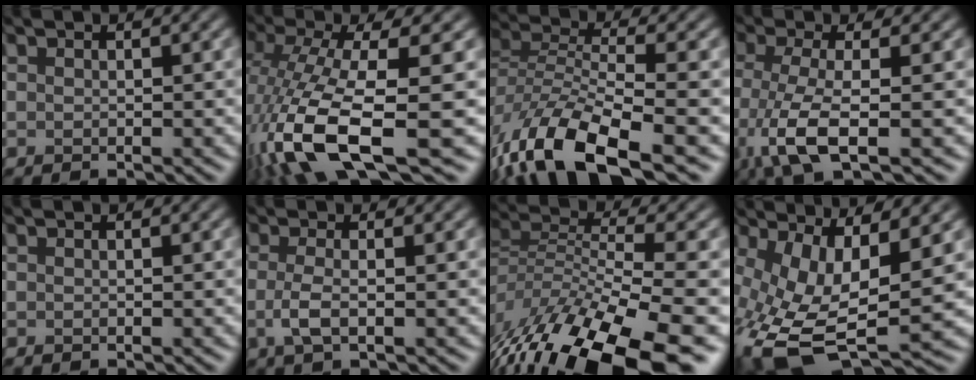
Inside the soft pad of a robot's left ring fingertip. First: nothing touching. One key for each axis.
{"total": 11.7, "fx": -5.5, "fy": 3.1, "fz": 9.8, "tx": -0.214, "ty": -0.015, "tz": -0.085}
{"total": 9.9, "fx": -6.7, "fy": 3.2, "fz": 6.6, "tx": -0.141, "ty": -0.011, "tz": -0.122}
{"total": 6.6, "fx": -3.1, "fy": 1.6, "fz": 5.6, "tx": -0.122, "ty": -0.013, "tz": -0.050}
{"total": 0.0}
{"total": 2.5, "fx": -1.2, "fy": 0.6, "fz": 2.1, "tx": -0.048, "ty": -0.002, "tz": -0.017}
{"total": 13.6, "fx": -10.2, "fy": 3.7, "fz": 8.2, "tx": -0.160, "ty": -0.012, "tz": -0.163}
{"total": 12.1, "fx": -2.0, "fy": 5.4, "fz": 10.7, "tx": -0.246, "ty": -0.023, "tz": -0.008}